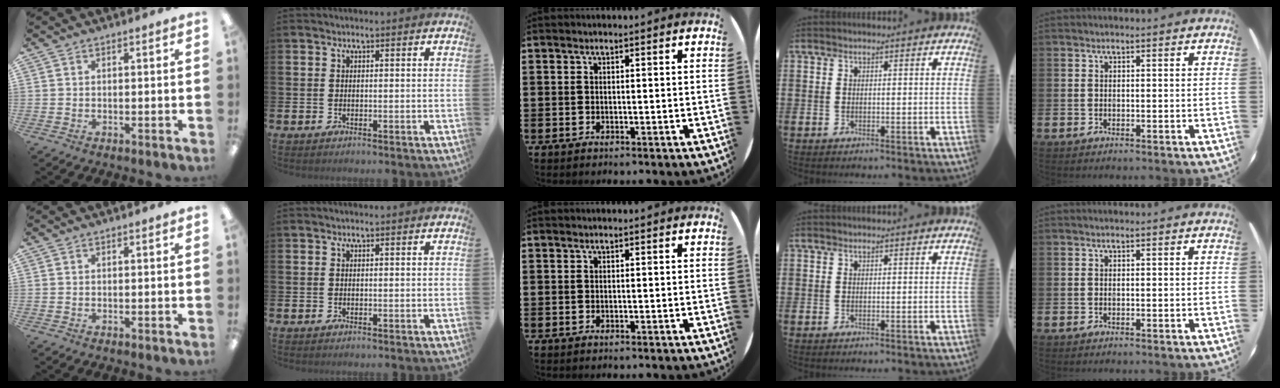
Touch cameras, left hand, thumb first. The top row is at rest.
{}